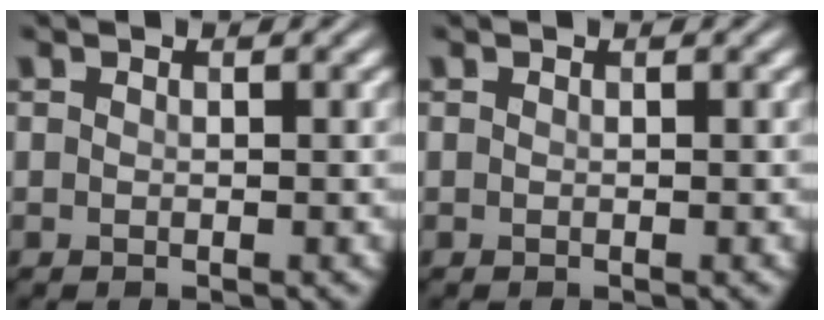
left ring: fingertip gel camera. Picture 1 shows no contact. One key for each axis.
{"total": 0.0}